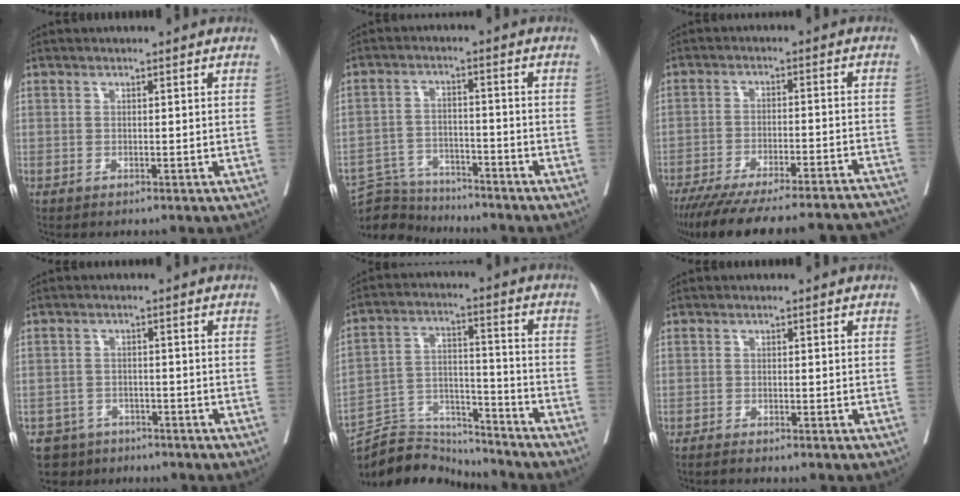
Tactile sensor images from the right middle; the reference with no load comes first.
{"total": 7.3, "force": [-7.1, 1.4, -0.5], "torque": [0.003, 0.011, -0.127]}
{"total": 27.5, "force": [-24.8, 3.5, 11.4], "torque": [-0.152, -0.035, -0.327]}
{"total": 5.0, "force": [-4.2, 2.6, -0.5], "torque": [0.011, 0.001, -0.075]}
{"total": 13.1, "force": [-13.1, 1.5, 0.3], "torque": [-0.003, 0.033, -0.225]}
{"total": 2.5, "force": [-2.2, -0.2, 1.1], "torque": [-0.015, -0.002, -0.032]}